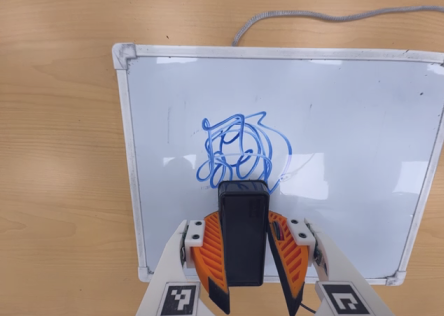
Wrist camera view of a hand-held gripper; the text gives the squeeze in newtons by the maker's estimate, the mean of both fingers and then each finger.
{"total": 7.6, "left": 6.9, "right": 8.2}